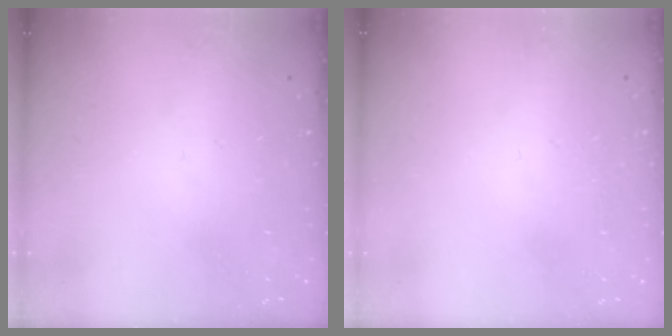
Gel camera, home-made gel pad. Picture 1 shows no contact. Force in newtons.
{"total": 0.9, "press": 0.9, "slide": 0.1}